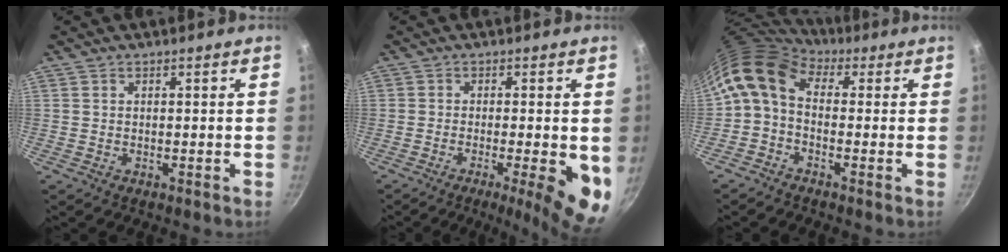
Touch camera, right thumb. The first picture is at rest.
{"total": 10.1, "force": [-2.7, 2.2, 9.4], "torque": [-0.121, 0.001, -0.036]}
{"total": 9.3, "force": [0.7, 6.4, 6.8], "torque": [-0.128, 0.028, -0.009]}